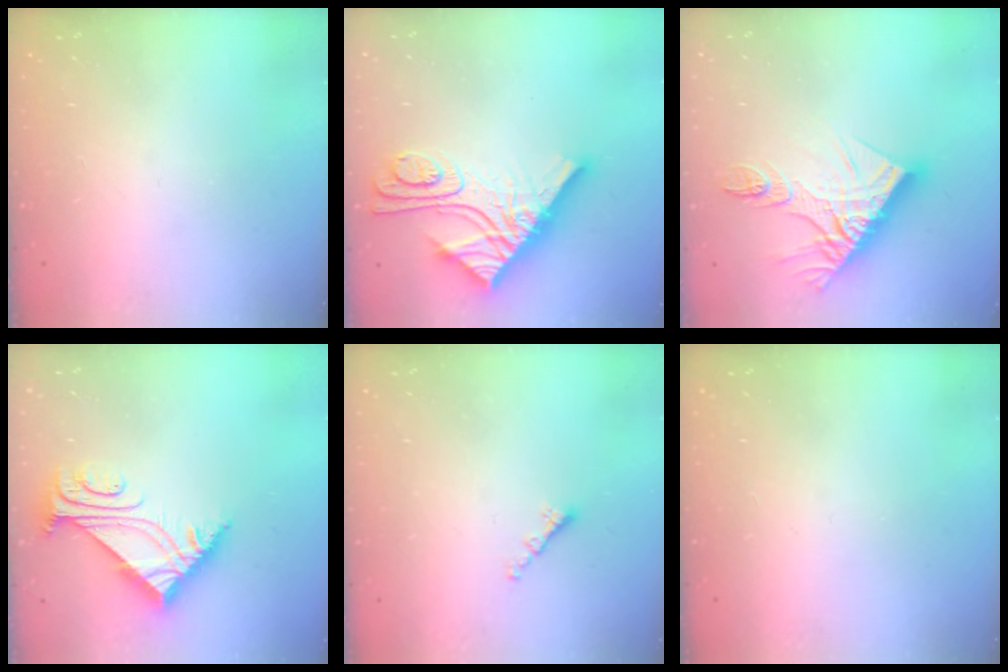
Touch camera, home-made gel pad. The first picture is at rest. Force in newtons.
{"total": 14.7, "press": 14.6, "slide": 1.2}
{"total": 15.4, "press": 15.3, "slide": 1.2}
{"total": 6.3, "press": 6.2, "slide": 0.9}
{"total": 1.3, "press": 1.2, "slide": 0.5}
{"total": 0.0}